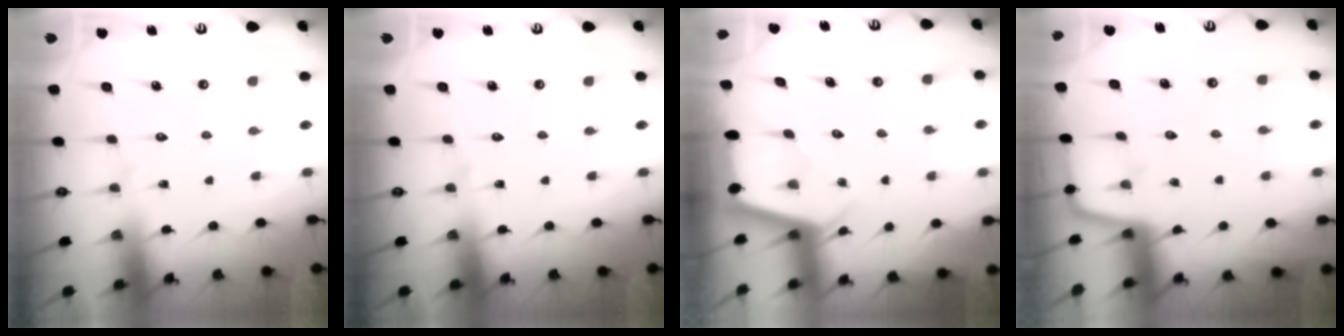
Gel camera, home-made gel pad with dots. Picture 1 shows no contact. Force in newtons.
{"total": 0.0}
{"total": 2.3, "press": 2.3, "slide": 0.3}
{"total": 1.7, "press": 1.7, "slide": 0.4}